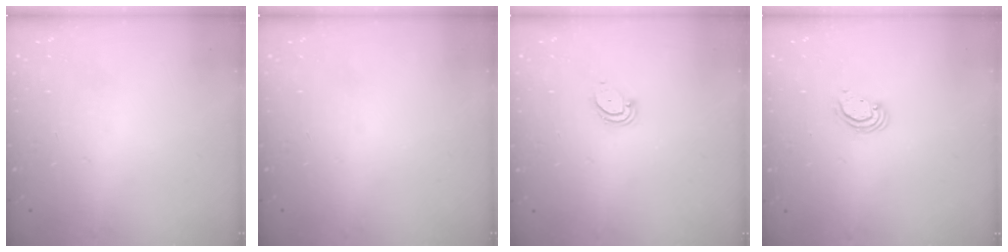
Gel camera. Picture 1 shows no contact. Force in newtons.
{"total": 0.0}
{"total": 3.0, "press": 3.0, "slide": 0.2}
{"total": 2.2, "press": 2.2, "slide": 0.1}